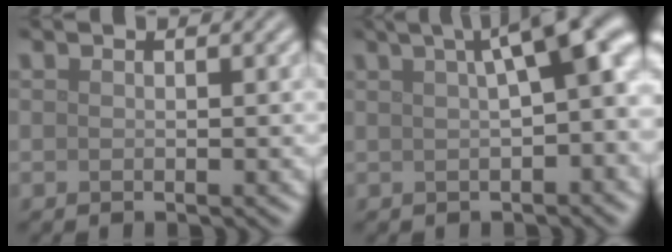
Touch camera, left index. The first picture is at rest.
{"total": 9.3, "force": [2.6, 3.2, 8.4], "torque": [-0.083, 0.027, 0.035]}